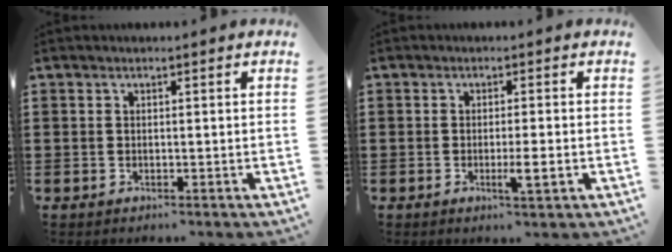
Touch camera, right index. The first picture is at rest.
{"total": 3.2, "force": [-1.0, 0.2, 3.0], "torque": [-0.050, -0.005, -0.018]}